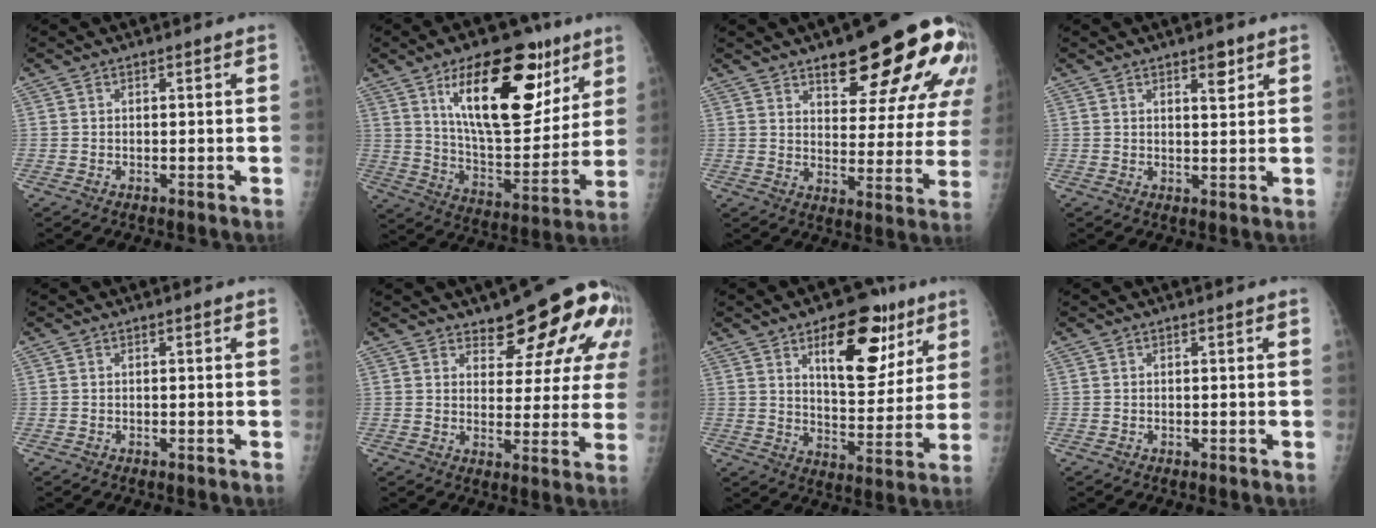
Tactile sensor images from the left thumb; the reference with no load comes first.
{"total": 24.2, "force": [11.7, 10.8, 18.1], "torque": [-0.229, -0.048, 0.194]}
{"total": 21.9, "force": [12.4, 7.9, 16.2], "torque": [-0.171, -0.050, 0.164]}
{"total": 3.4, "force": [2.1, 1.3, 2.4], "torque": [-0.024, -0.012, 0.030]}
{"total": 0.0}
{"total": 14.2, "force": [9.1, 6.5, 8.7], "torque": [-0.067, -0.059, 0.100]}
{"total": 16.8, "force": [8.6, 8.2, 11.9], "torque": [-0.116, -0.040, 0.129]}
{"total": 0.0}